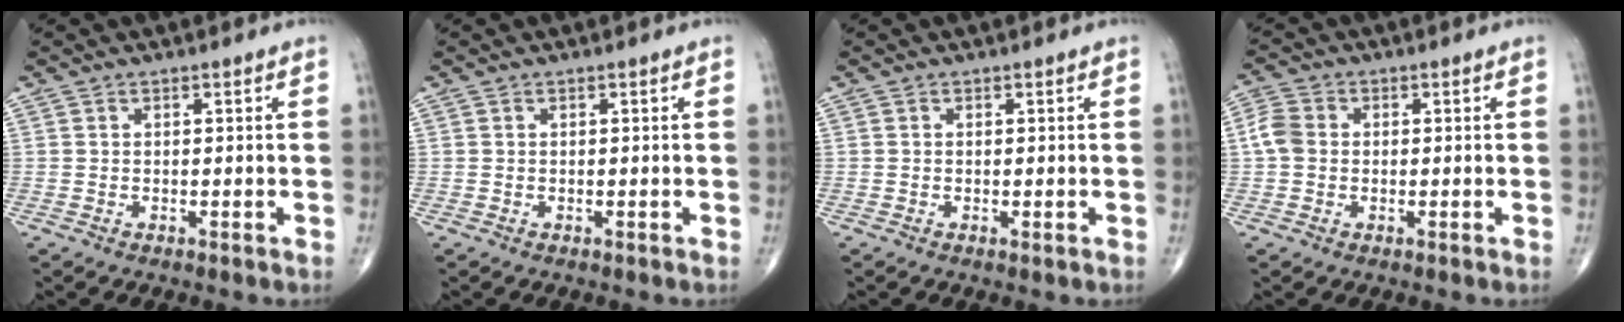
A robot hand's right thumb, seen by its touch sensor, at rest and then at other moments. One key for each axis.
{"total": 0.0}
{"total": 0.0}
{"total": 4.3, "fx": -0.1, "fy": 3.5, "fz": 2.5, "tx": -0.051, "ty": 0.011, "tz": -0.010}